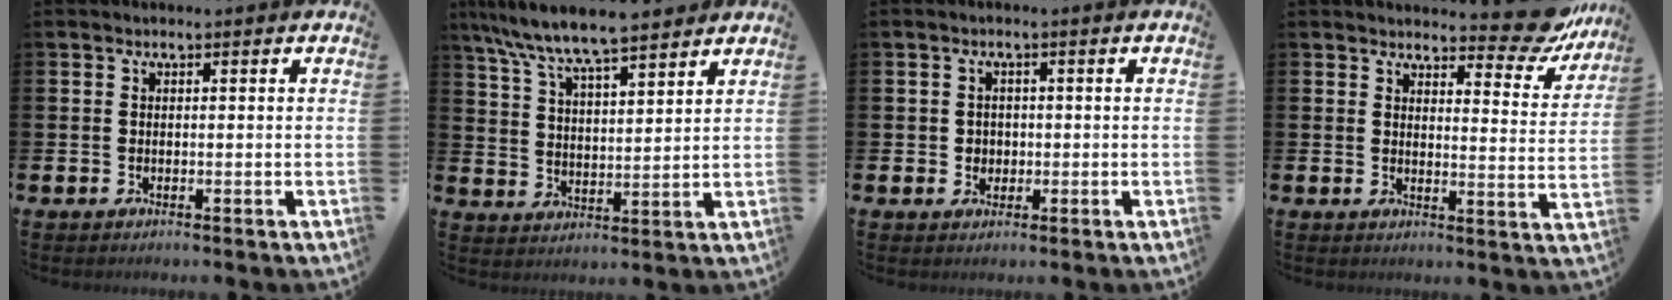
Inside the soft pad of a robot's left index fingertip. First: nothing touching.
{"total": 7.9, "force": [7.4, 0.8, 2.4], "torque": [-0.078, -0.039, 0.134]}
{"total": 1.7, "force": [0.2, 1.6, 0.4], "torque": [-0.002, 0.005, -0.001]}
{"total": 6.9, "force": [6.5, 1.7, 1.9], "torque": [-0.021, -0.048, 0.111]}